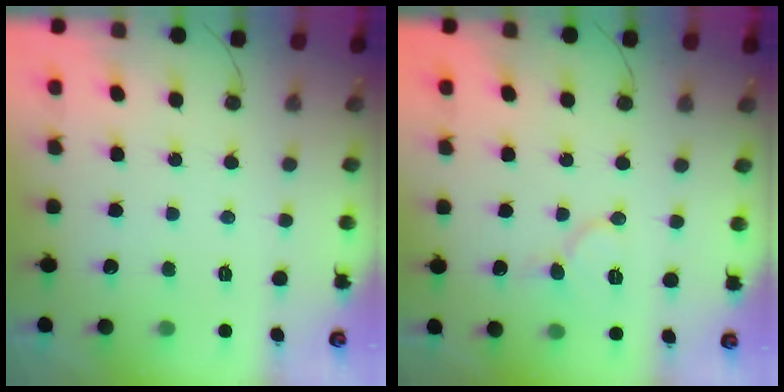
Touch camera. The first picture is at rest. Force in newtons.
{"total": 7.6, "press": 7.5, "slide": 0.8}